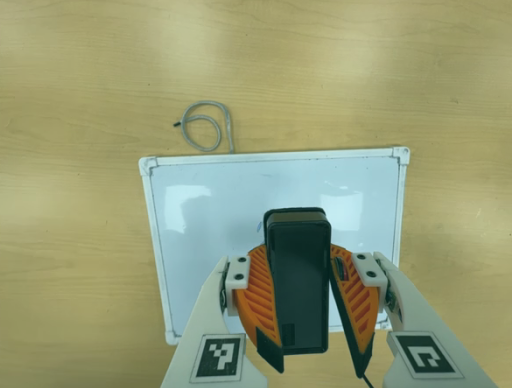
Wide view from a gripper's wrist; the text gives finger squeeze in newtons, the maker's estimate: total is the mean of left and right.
{"total": 12.0, "left": 11.2, "right": 12.9}